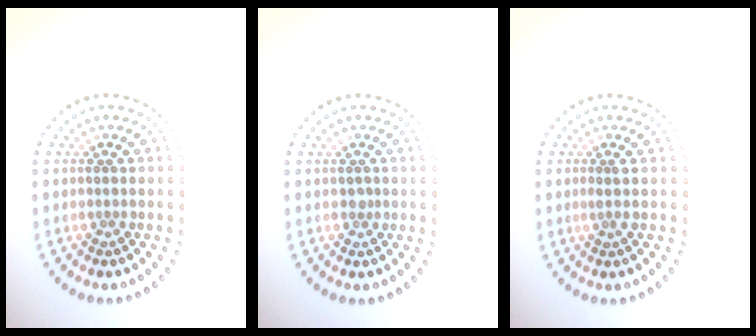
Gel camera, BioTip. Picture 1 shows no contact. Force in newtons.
{"total": 0.6, "press": 0.5, "slide": 0.3}
{"total": 0.7, "press": 0.3, "slide": 0.6}